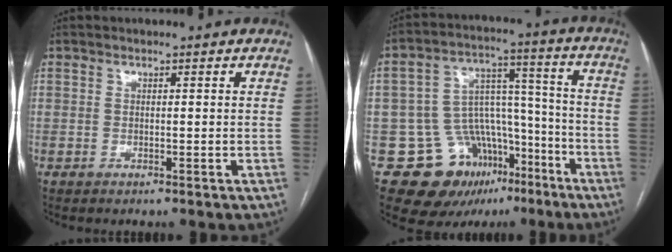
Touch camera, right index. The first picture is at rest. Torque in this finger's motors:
{"motor_torque": [0.07, -0.28, -0.43, -0.20]}